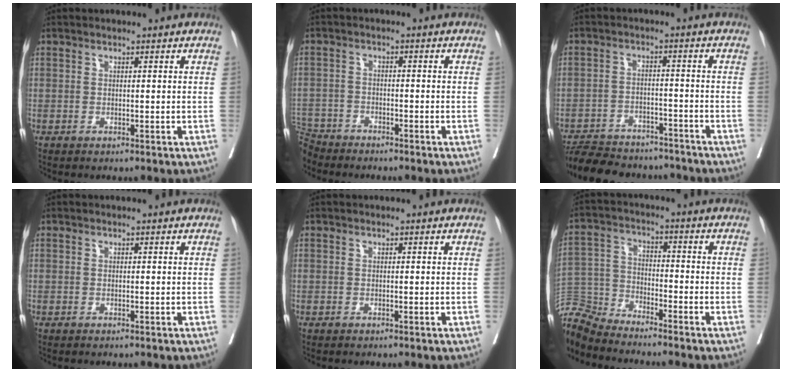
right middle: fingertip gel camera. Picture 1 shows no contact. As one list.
[{"total": 5.8, "force": [-5.6, 1.7, -0.3], "torque": [0.006, -0.005, -0.108]}, {"total": 15.7, "force": [-14.2, 4.8, 4.9], "torque": [-0.105, 0.003, -0.202]}, {"total": 0.0}, {"total": 0.0}, {"total": 9.5, "force": [-9.5, 0.5, 0.7], "torque": [-0.019, 0.011, -0.187]}]